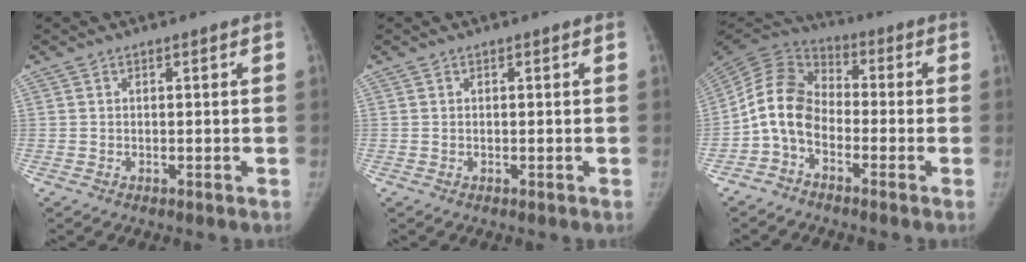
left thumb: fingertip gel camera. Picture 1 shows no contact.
{"total": 0.0}
{"total": 10.3, "force": [-3.2, 7.3, 6.6], "torque": [-0.125, 0.048, -0.079]}